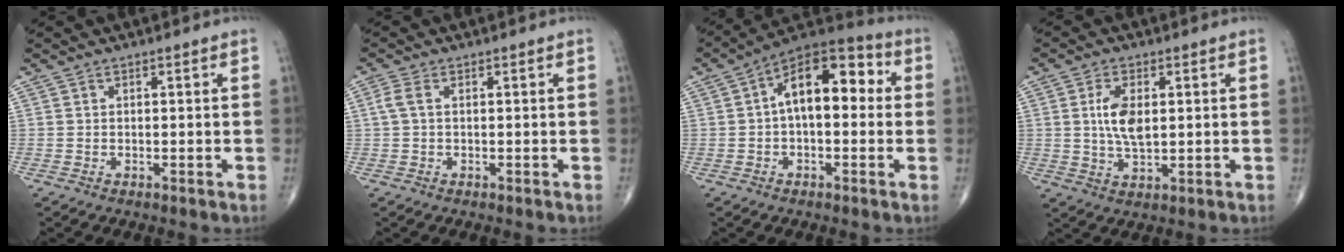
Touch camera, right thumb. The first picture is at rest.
{"total": 2.3, "force": [0.5, 1.2, 2.0], "torque": [-0.054, 0.010, 0.010]}
{"total": 13.9, "force": [1.4, 7.5, 11.6], "torque": [-0.153, 0.044, 0.009]}
{"total": 6.7, "force": [1.0, 3.3, 5.8], "torque": [-0.111, -0.006, 0.020]}